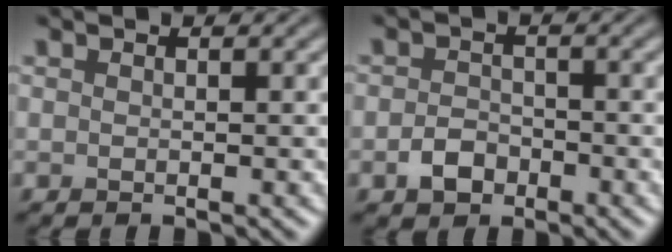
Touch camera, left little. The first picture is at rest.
{"total": 2.4, "force": [-1.3, 1.7, 1.1], "torque": [-0.015, 0.002, -0.031]}